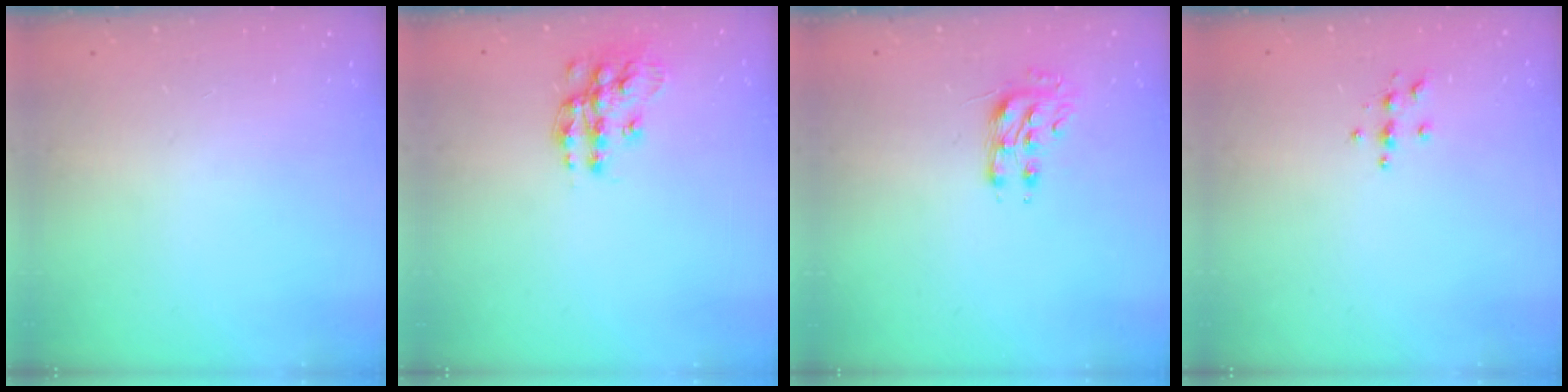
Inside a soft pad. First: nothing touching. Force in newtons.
{"total": 13.3, "press": 13.3, "slide": 0.9}
{"total": 8.1, "press": 8.0, "slide": 1.0}
{"total": 3.9, "press": 3.8, "slide": 0.4}